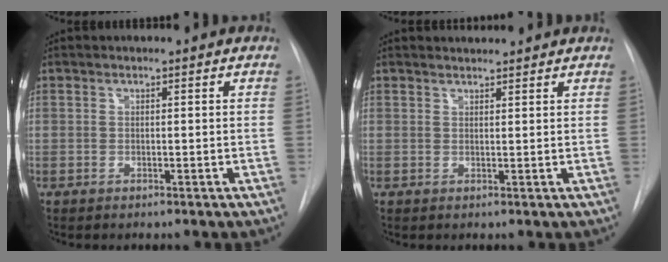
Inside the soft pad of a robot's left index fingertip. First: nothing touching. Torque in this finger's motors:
{"motor_torque": [0.84, -1.26, -0.03, 0.00]}